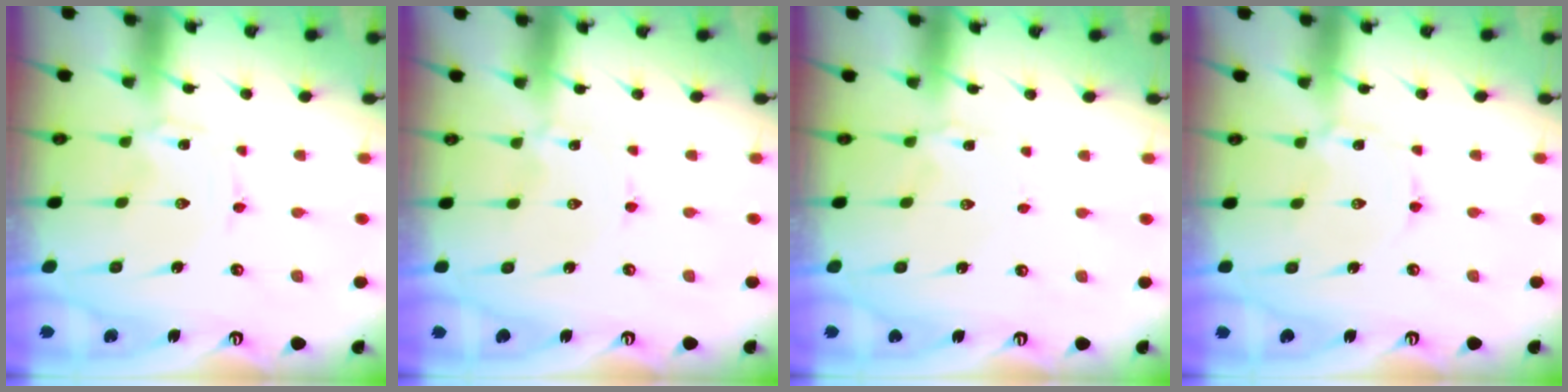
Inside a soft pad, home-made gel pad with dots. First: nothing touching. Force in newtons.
{"total": 0.0}
{"total": 0.0}
{"total": 3.5, "press": 3.5, "slide": 0.1}